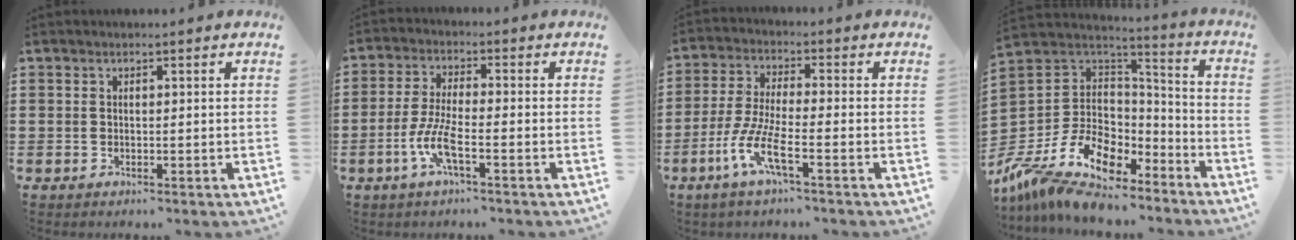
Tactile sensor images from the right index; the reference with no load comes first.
{"total": 6.0, "force": [-2.7, 1.1, 5.2], "torque": [-0.128, -0.017, -0.058]}
{"total": 7.9, "force": [-4.2, 1.3, 6.6], "torque": [-0.164, -0.017, -0.090]}
{"total": 12.1, "force": [-7.4, 7.5, 5.9], "torque": [-0.148, 0.006, -0.136]}